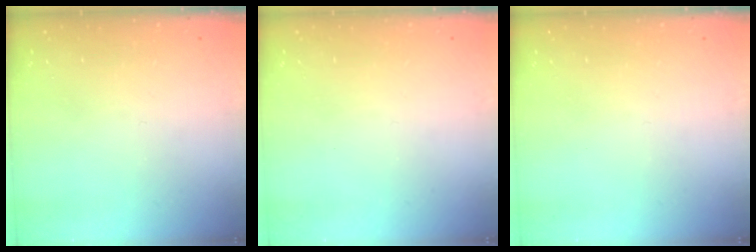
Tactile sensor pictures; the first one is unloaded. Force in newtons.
{"total": 0.0}
{"total": 0.0}